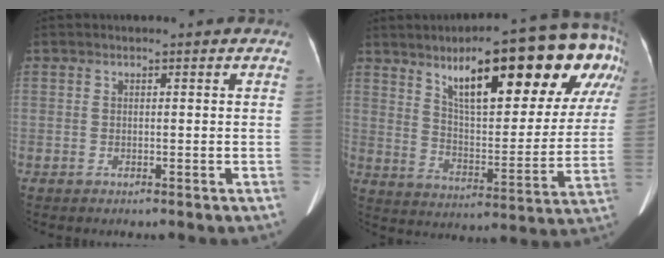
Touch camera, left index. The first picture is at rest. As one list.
[{"total": 25.3, "force": [13.2, 6.3, 20.7], "torque": [-0.295, 0.034, 0.191]}]